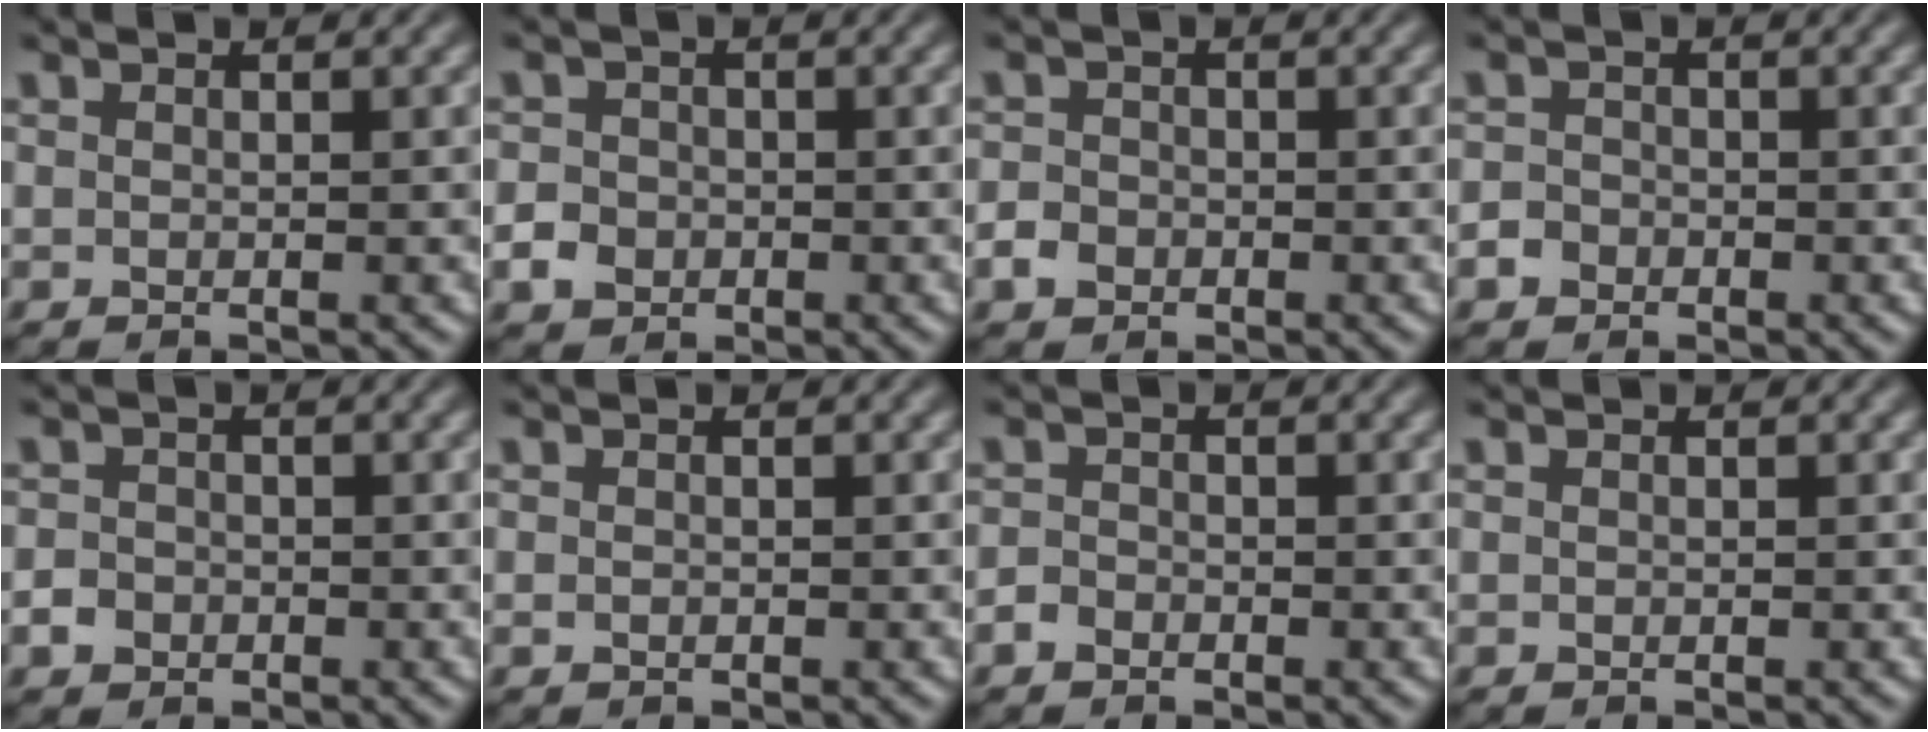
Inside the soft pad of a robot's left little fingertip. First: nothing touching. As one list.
[{"total": 2.4, "force": [-0.9, 2.1, 0.7], "torque": [0.003, 0.003, -0.022]}, {"total": 1.8, "force": [-0.9, 1.5, 0.5], "torque": [0.003, 0.003, -0.017]}, {"total": 2.5, "force": [-1.2, 2.1, 0.5], "torque": [0.008, 0.008, -0.031]}, {"total": 2.4, "force": [-1.0, 2.1, 0.5], "torque": [0.006, 0.009, -0.026]}, {"total": 0.0}, {"total": 1.4, "force": [-0.8, 1.1, 0.4], "torque": [0.005, 0.006, -0.017]}, {"total": 0.0}]